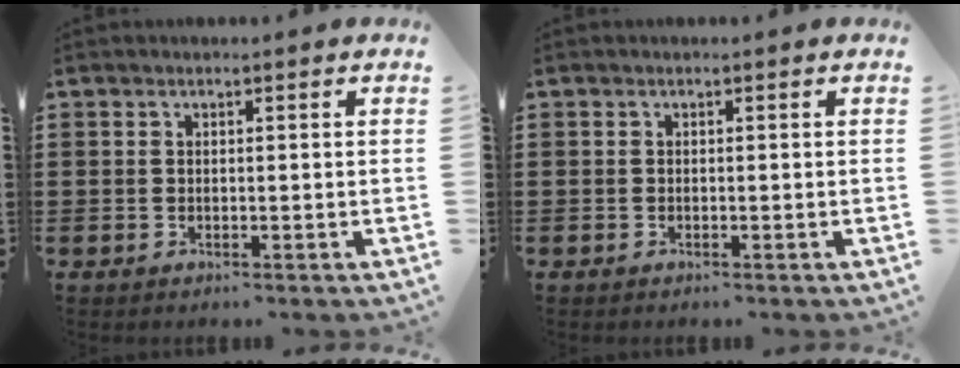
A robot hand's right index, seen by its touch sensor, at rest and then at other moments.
{"total": 0.0}